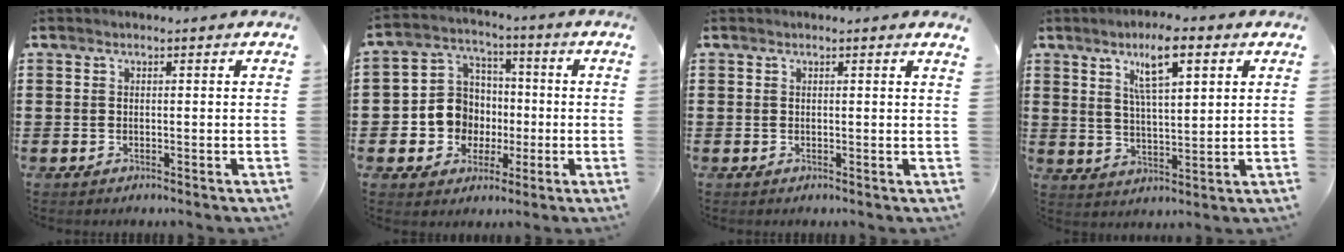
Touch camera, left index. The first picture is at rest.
{"total": 8.6, "force": [-0.7, 8.3, 2.3], "torque": [-0.084, 0.010, -0.006]}
{"total": 0.6, "force": [0.4, -0.2, 0.4], "torque": [-0.009, -0.004, 0.009]}
{"total": 8.6, "force": [4.4, 2.1, 7.0], "torque": [-0.130, 0.003, 0.072]}